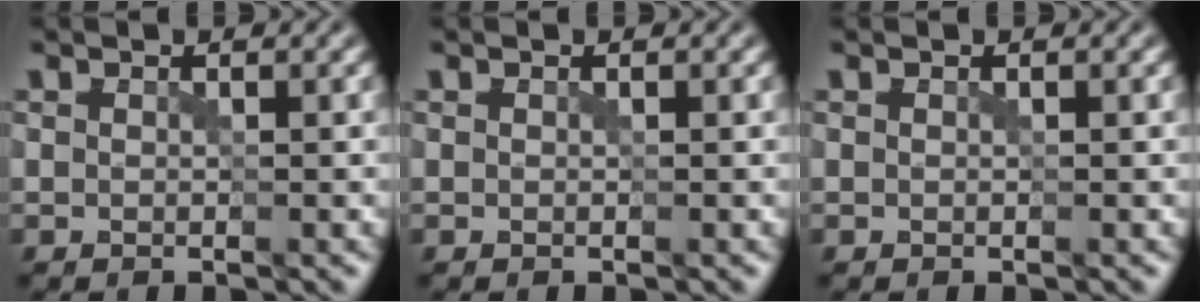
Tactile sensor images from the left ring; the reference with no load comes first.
{"total": 0.0}
{"total": 0.0}